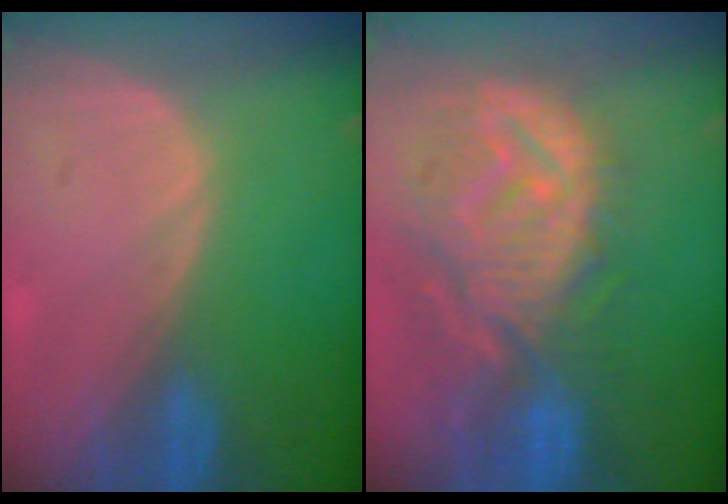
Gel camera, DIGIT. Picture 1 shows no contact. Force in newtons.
{"total": 12.1, "press": 10.9, "slide": 5.4}